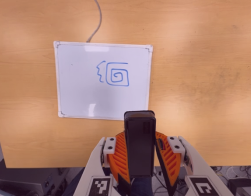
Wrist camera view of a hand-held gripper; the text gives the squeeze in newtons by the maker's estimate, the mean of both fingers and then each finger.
{"total": 6.9, "left": 6.3, "right": 7.4}